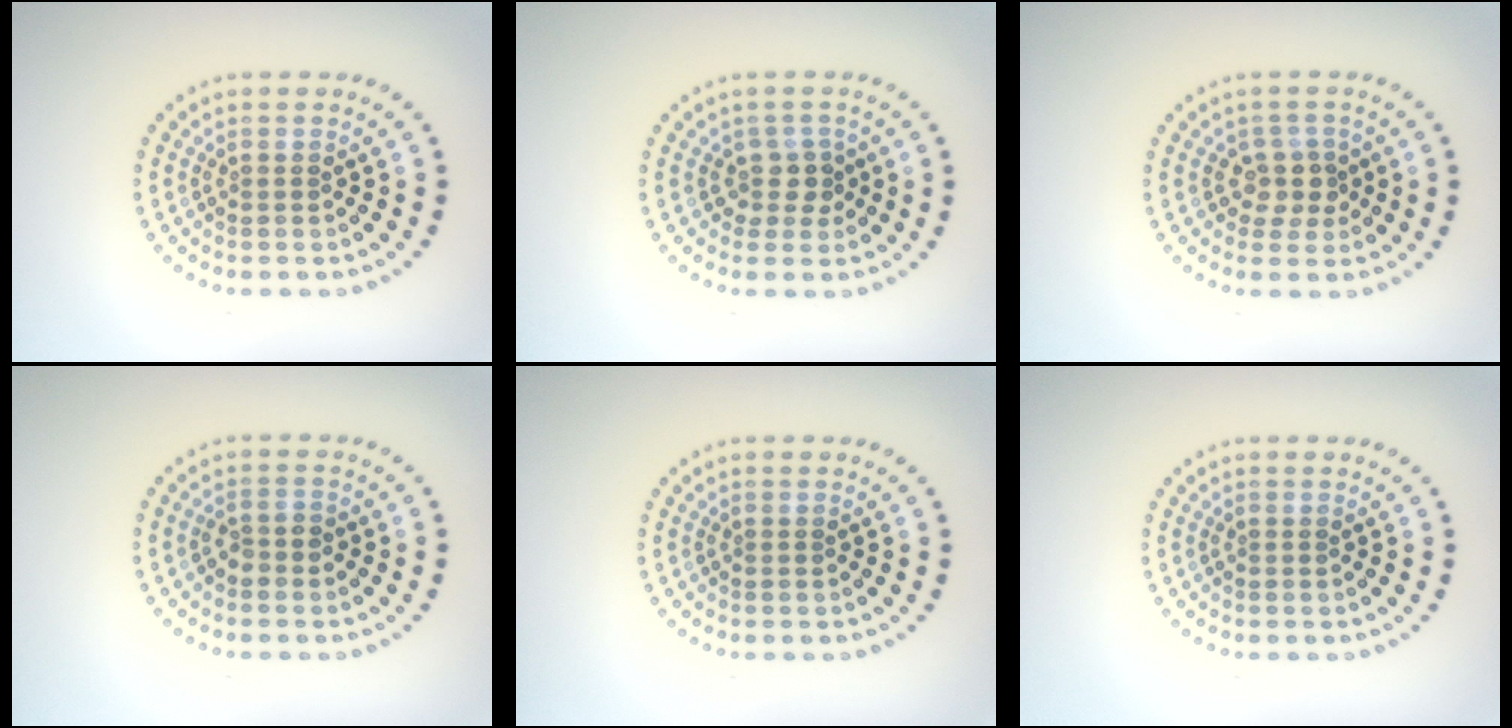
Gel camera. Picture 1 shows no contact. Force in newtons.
{"total": 2.2, "press": 1.7, "slide": 1.4}
{"total": 2.3, "press": 2.0, "slide": 1.2}
{"total": 1.4, "press": 1.2, "slide": 0.7}
{"total": 0.0}
{"total": 0.0}